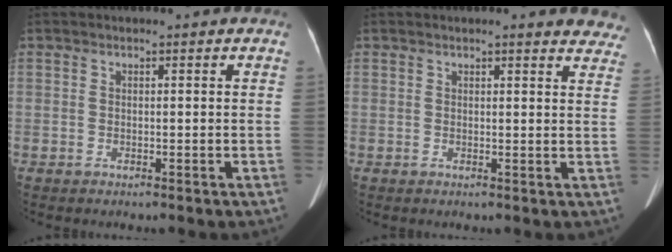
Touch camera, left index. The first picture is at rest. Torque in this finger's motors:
{"motor_torque": [0.02, -0.26, 0.01, 0.01]}